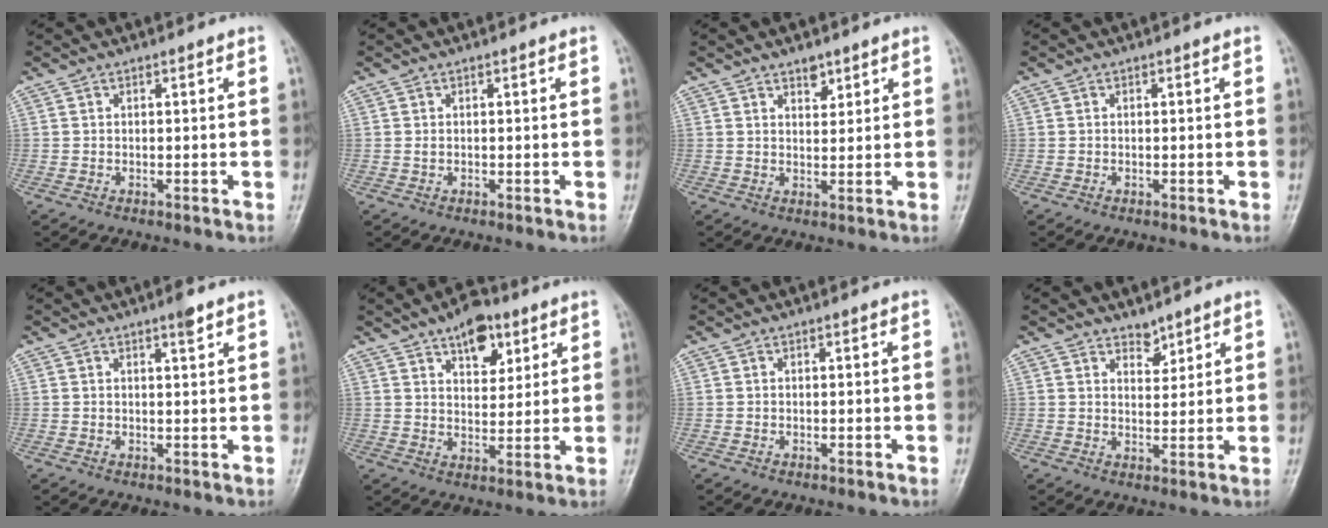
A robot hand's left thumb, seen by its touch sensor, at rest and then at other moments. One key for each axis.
{"total": 0.5, "fx": 0.2, "fy": 0.2, "fz": 0.4, "tx": -0.009, "ty": 0.001, "tz": 0.005}
{"total": 3.0, "fx": 2.2, "fy": 1.5, "fz": 1.4, "tx": -0.009, "ty": -0.015, "tz": 0.037}
{"total": 0.0}
{"total": 2.0, "fx": 1.4, "fy": 0.2, "fz": 1.4, "tx": -0.022, "ty": -0.009, "tz": 0.022}
{"total": 8.9, "fx": 5.2, "fy": 4.8, "fz": 5.4, "tx": -0.049, "ty": -0.024, "tz": 0.077}
{"total": 0.0}
{"total": 3.2, "fx": 2.7, "fy": 1.5, "fz": 0.9, "tx": 0.002, "ty": -0.022, "tz": 0.044}